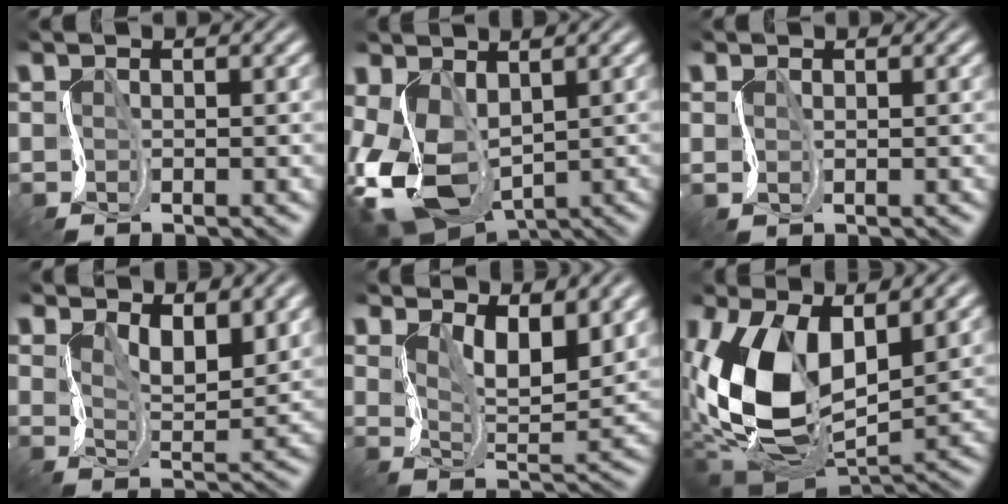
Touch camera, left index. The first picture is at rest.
{"total": 10.1, "force": [-1.3, 6.5, 7.6], "torque": [-0.174, -0.031, -0.014]}
{"total": 0.0}
{"total": 4.6, "force": [2.1, 2.1, 3.5], "torque": [-0.068, -0.017, 0.035]}
{"total": 6.3, "force": [2.7, 2.8, 5.0], "torque": [-0.078, -0.012, 0.038]}
{"total": 11.5, "force": [1.0, 6.8, 9.2], "torque": [-0.195, -0.018, 0.008]}